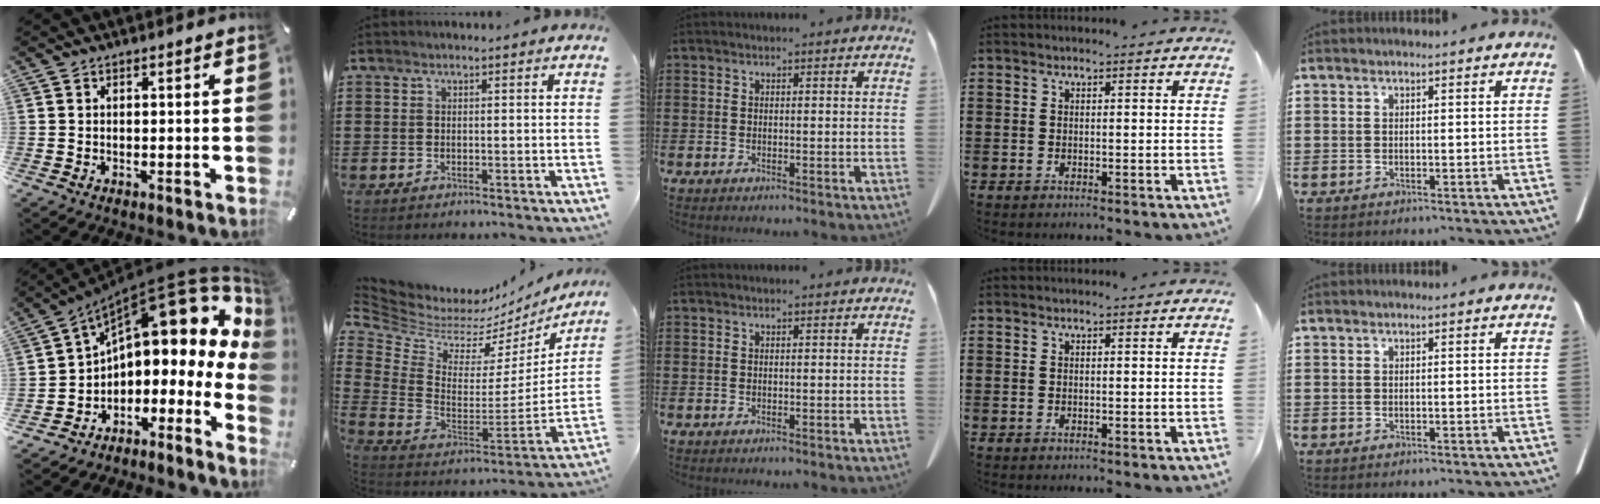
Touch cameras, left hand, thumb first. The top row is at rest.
{"thumb": {"total": 16.6, "force": [10.7, 7.8, 10.0], "torque": [-0.137, -0.098, 0.178]}, "index": {"total": 4.9, "force": [4.2, 2.5, 0.9], "torque": [-0.051, -0.046, 0.072]}}